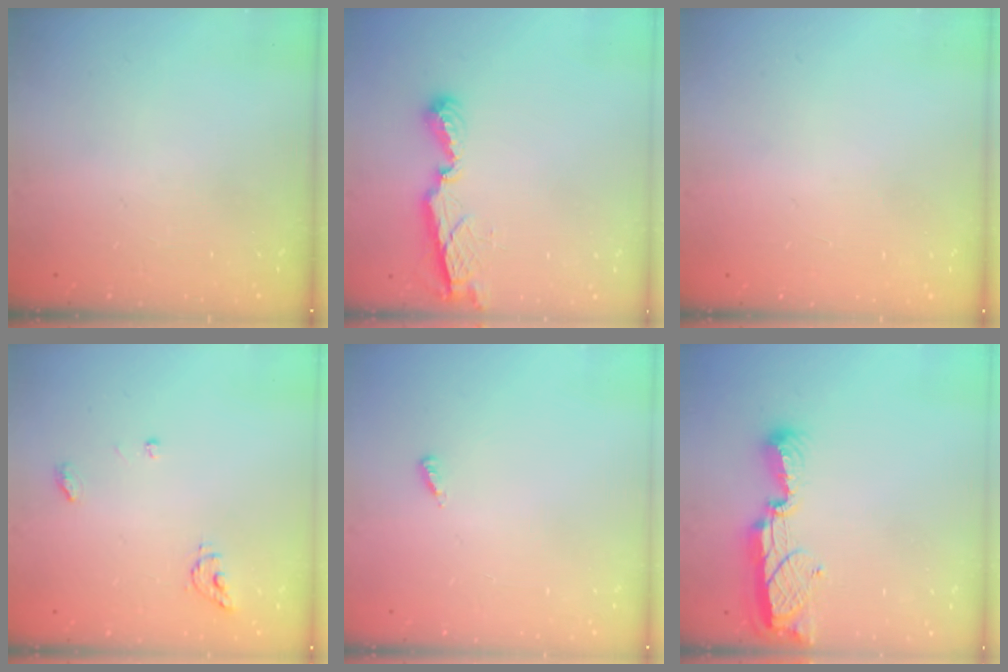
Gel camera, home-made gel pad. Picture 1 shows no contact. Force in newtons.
{"total": 7.5, "press": 7.5, "slide": 0.5}
{"total": 0.9, "press": 0.9, "slide": 0.0}
{"total": 5.2, "press": 5.2, "slide": 0.0}
{"total": 3.2, "press": 3.2, "slide": 0.5}
{"total": 9.9, "press": 9.7, "slide": 2.0}